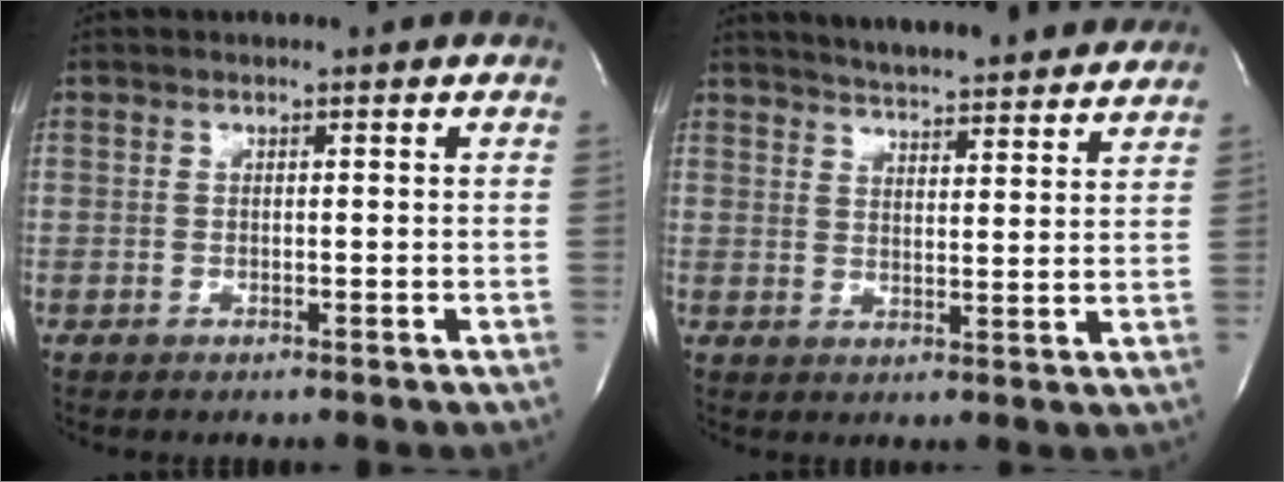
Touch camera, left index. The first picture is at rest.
{"total": 17.1, "force": [15.8, 2.1, 6.3], "torque": [-0.095, 0.010, 0.207]}